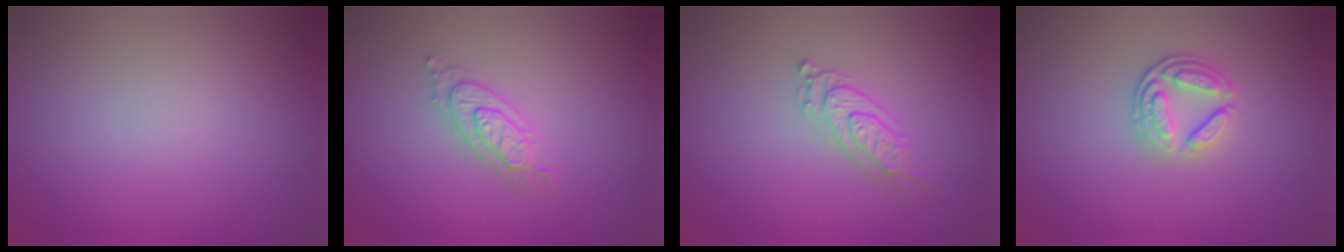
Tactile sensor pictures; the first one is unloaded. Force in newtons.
{"total": 2.2, "press": 2.1, "slide": 0.5}
{"total": 2.4, "press": 2.0, "slide": 1.4}
{"total": 2.7, "press": 2.5, "slide": 1.0}